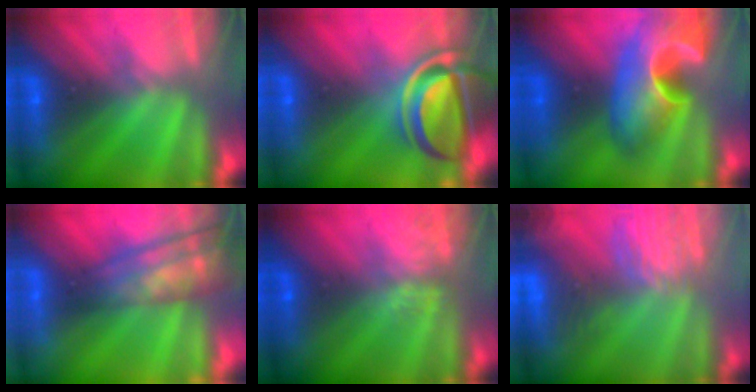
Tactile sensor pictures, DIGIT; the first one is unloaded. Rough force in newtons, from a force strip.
{"total": 7.1}
{"total": 9.6}
{"total": 6.7}
{"total": 3.9}
{"total": 4.4}